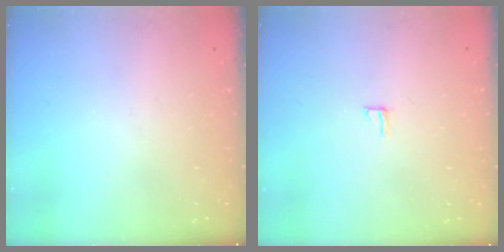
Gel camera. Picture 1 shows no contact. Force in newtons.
{"total": 4.3, "press": 4.3, "slide": 0.3}